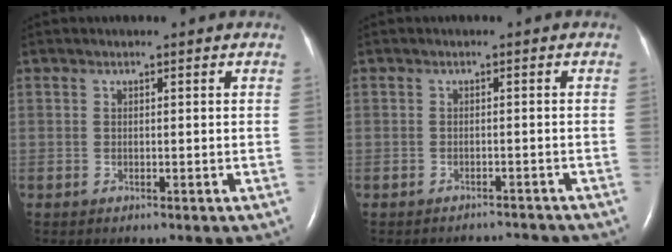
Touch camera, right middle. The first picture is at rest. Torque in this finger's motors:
{"motor_torque": [-0.05, -0.06, -0.08, -0.03]}